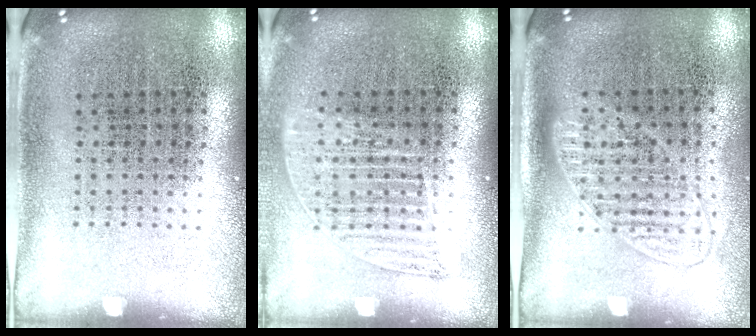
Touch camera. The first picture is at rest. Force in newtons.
{"total": 1.2, "press": 1.1, "slide": 0.5}
{"total": 1.4, "press": 1.2, "slide": 0.7}